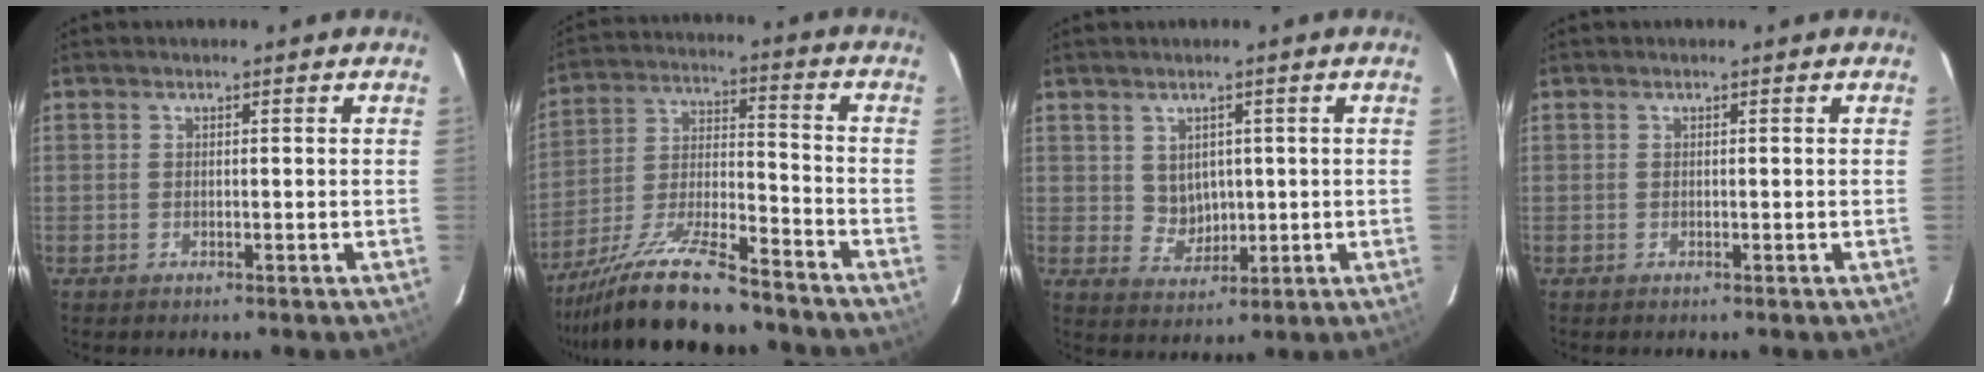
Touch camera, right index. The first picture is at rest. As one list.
[{"total": 17.4, "force": [-14.3, 3.2, 9.3], "torque": [-0.192, -0.021, -0.245]}, {"total": 4.0, "force": [1.1, 3.7, 1.3], "torque": [-0.023, 0.005, 0.032]}, {"total": 0.0}]